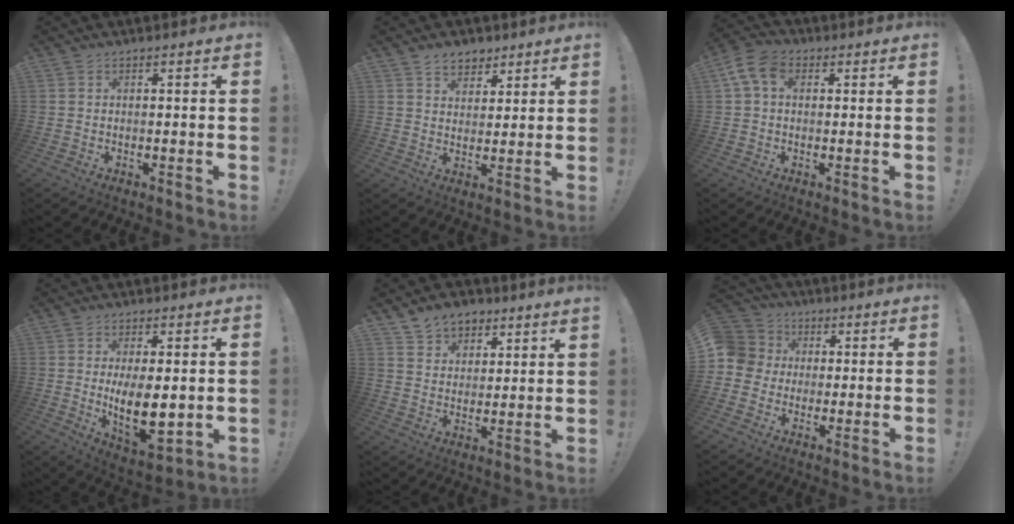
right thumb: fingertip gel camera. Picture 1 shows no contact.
{"total": 6.3, "force": [4.3, 4.4, 1.4], "torque": [-0.010, -0.027, 0.079]}
{"total": 8.1, "force": [2.4, 5.3, 5.6], "torque": [-0.106, 0.006, 0.050]}
{"total": 12.7, "force": [0.4, 5.8, 11.3], "torque": [-0.191, -0.023, 0.009]}
{"total": 7.5, "force": [6.3, 3.9, 1.5], "torque": [-0.030, -0.042, 0.119]}
{"total": 8.3, "force": [-0.5, 8.0, 2.1], "torque": [-0.042, 0.013, -0.005]}